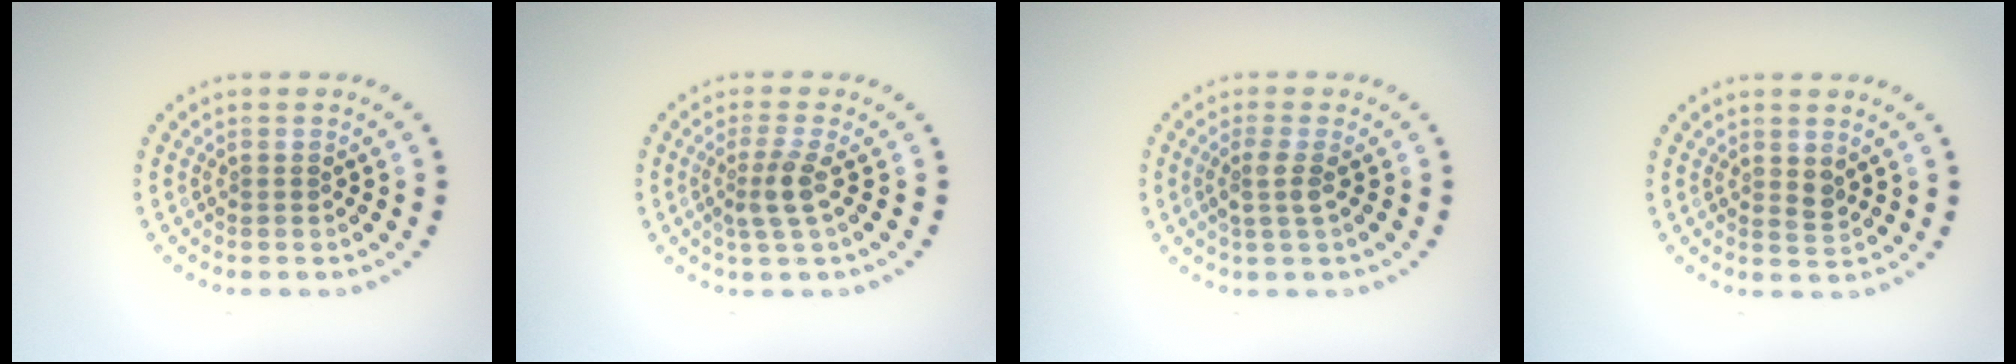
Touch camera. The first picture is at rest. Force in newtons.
{"total": 2.3, "press": 1.8, "slide": 1.5}
{"total": 1.9, "press": 1.5, "slide": 1.2}
{"total": 1.1, "press": 1.0, "slide": 0.4}